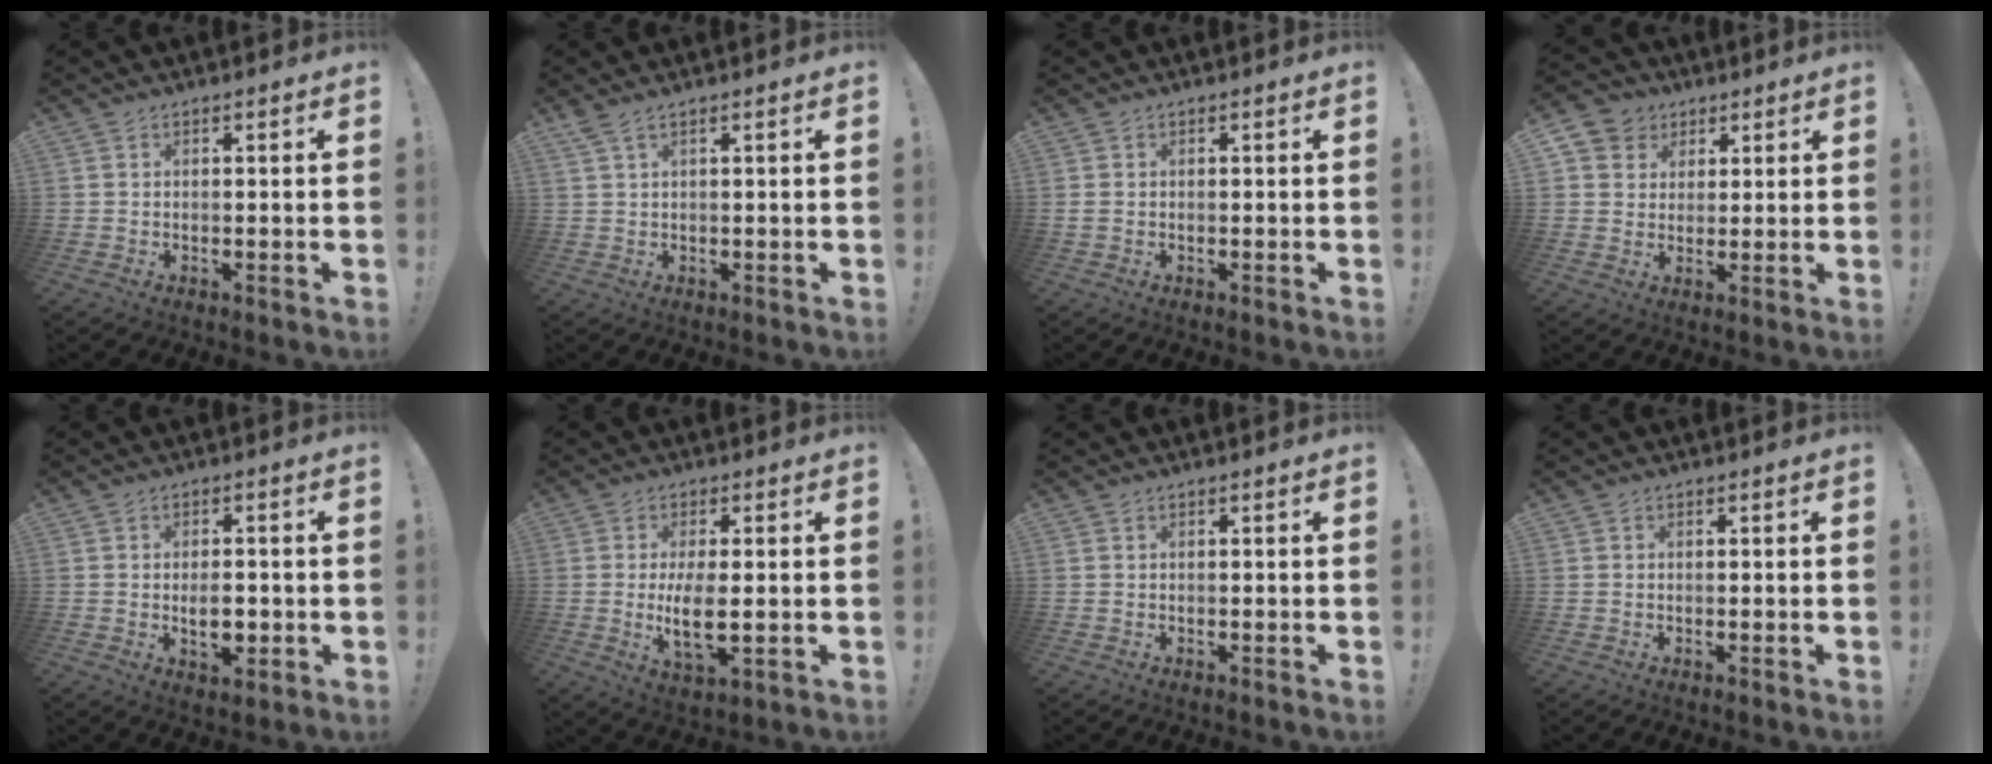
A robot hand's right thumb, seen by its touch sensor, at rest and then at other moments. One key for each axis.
{"total": 2.6, "fx": 1.7, "fy": 0.3, "fz": 2.0, "tx": -0.041, "ty": -0.008, "tz": 0.031}
{"total": 0.7, "fx": 0.1, "fy": 0.5, "fz": 0.5, "tx": -0.018, "ty": 0.006, "tz": 0.003}
{"total": 7.0, "fx": 2.6, "fy": 6.3, "fz": 1.3, "tx": -0.024, "ty": -0.009, "tz": 0.056}
{"total": 6.0, "fx": -1.0, "fy": 3.4, "fz": 4.9, "tx": -0.066, "ty": 0.000, "tz": -0.018}
{"total": 8.6, "fx": -0.3, "fy": 3.1, "fz": 8.1, "tx": -0.149, "ty": -0.024, "tz": -0.008}
{"total": 0.0}
{"total": 0.0}